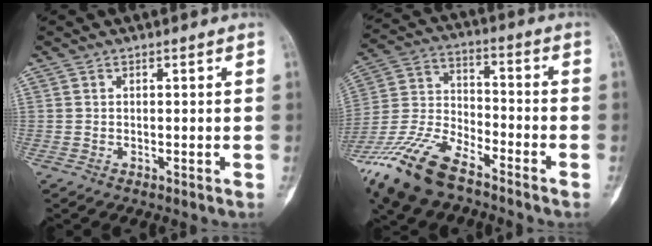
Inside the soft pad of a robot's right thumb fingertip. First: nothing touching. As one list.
[{"total": 17.8, "force": [-12.3, 6.7, 10.9], "torque": [-0.234, 0.036, -0.237]}]